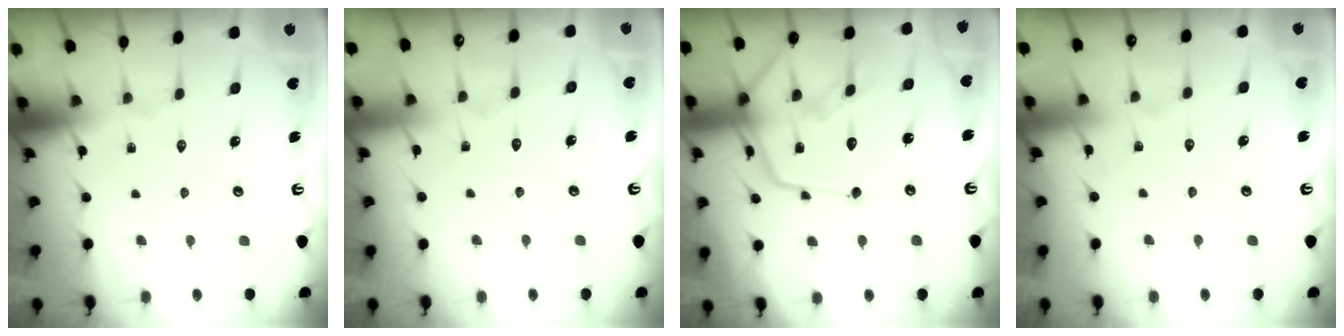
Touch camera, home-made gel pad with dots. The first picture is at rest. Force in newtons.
{"total": 3.0, "press": 2.9, "slide": 0.3}
{"total": 16.8, "press": 16.7, "slide": 1.6}
{"total": 2.5, "press": 2.5, "slide": 0.3}